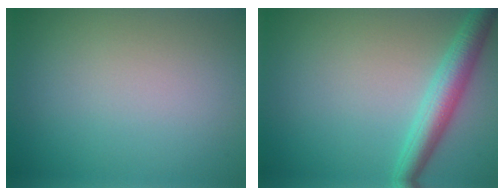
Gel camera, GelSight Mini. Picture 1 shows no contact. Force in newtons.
{"total": 4.0, "press": 4.0, "slide": 0.1}